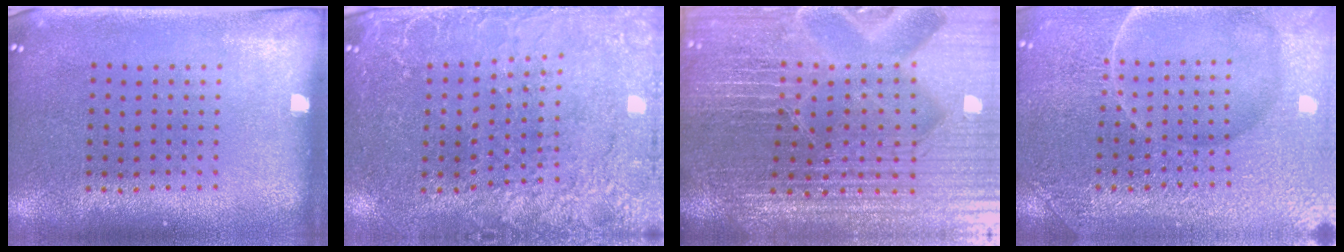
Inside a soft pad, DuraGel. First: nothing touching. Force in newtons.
{"total": 2.9, "press": 2.8, "slide": 0.7}
{"total": 6.6, "press": 5.9, "slide": 2.9}
{"total": 7.5, "press": 7.4, "slide": 1.0}